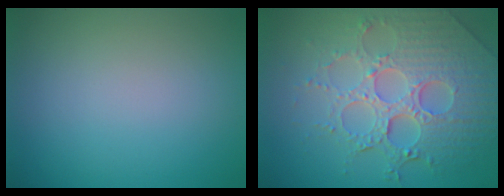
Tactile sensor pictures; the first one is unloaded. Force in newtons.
{"total": 8.1, "press": 6.0, "slide": 5.5}